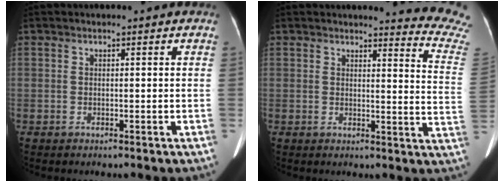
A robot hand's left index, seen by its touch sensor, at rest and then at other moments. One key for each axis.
{"total": 12.5, "fx": 12.4, "fy": -1.4, "fz": 1.1, "tx": 0.000, "ty": -0.140, "tz": 0.104}